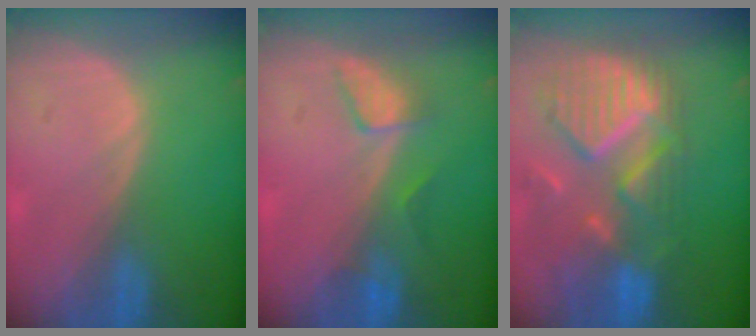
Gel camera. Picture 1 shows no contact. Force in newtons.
{"total": 3.2, "press": 3.1, "slide": 0.3}
{"total": 11.8, "press": 10.4, "slide": 5.6}